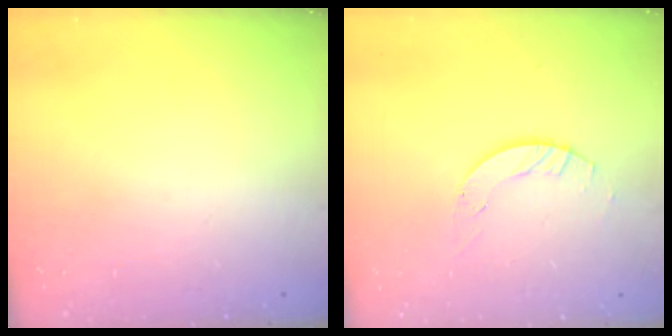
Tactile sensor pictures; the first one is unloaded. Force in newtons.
{"total": 4.5, "press": 4.5, "slide": 0.5}